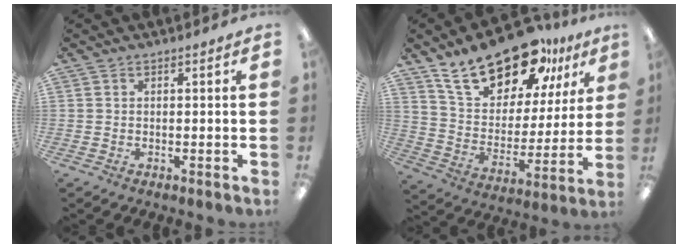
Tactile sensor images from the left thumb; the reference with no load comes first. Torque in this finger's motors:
{"motor_torque": [0.60, 0.62, 1.59, -1.18, 0.23]}